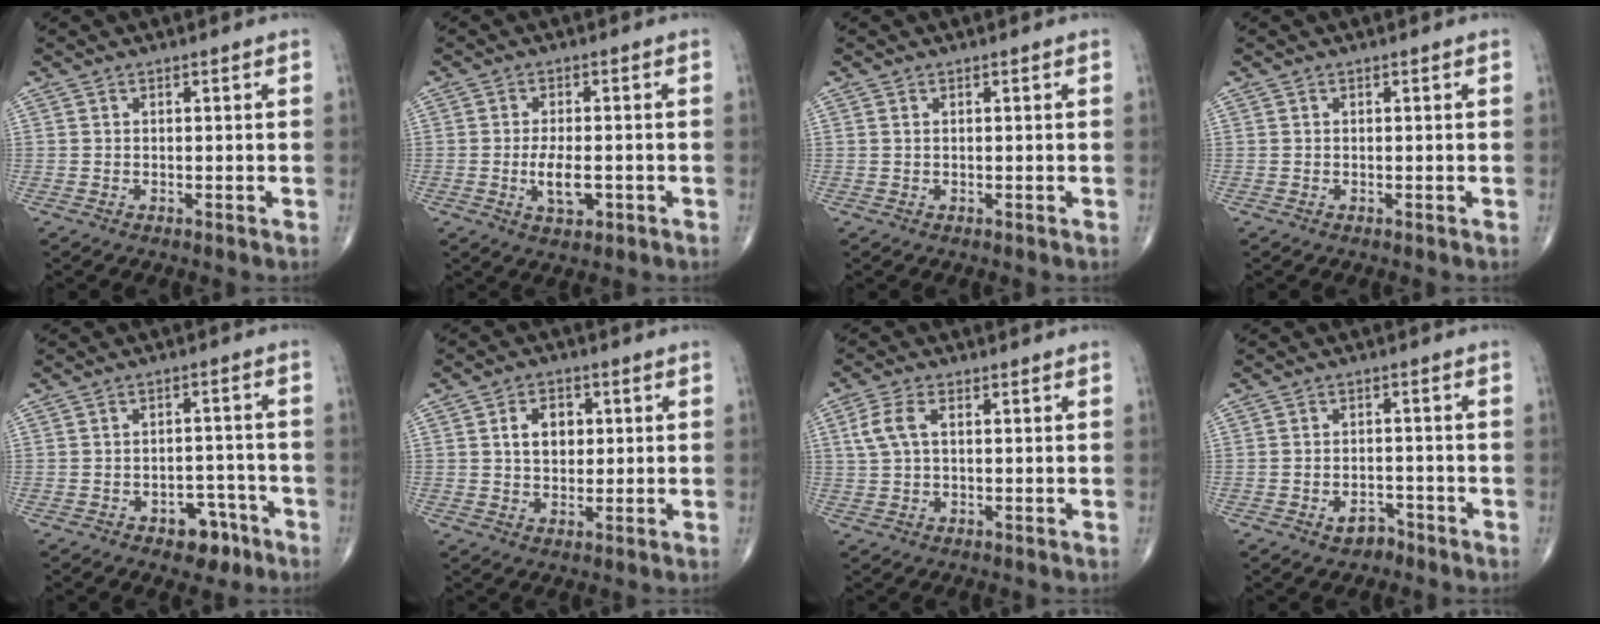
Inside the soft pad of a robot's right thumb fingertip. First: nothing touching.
{"total": 5.2, "force": [-1.3, 2.4, 4.5], "torque": [-0.077, -0.003, -0.020]}
{"total": 0.0}
{"total": 0.0}
{"total": 6.1, "force": [-3.7, 3.8, 3.1], "torque": [-0.010, 0.035, -0.049]}
{"total": 6.1, "force": [1.3, 4.4, 4.1], "torque": [-0.042, 0.001, 0.018]}
{"total": 5.2, "force": [1.2, 2.8, 4.2], "torque": [-0.104, 0.013, 0.024]}
{"total": 3.2, "force": [-2.2, 2.0, 1.2], "torque": [-0.006, 0.020, -0.031]}